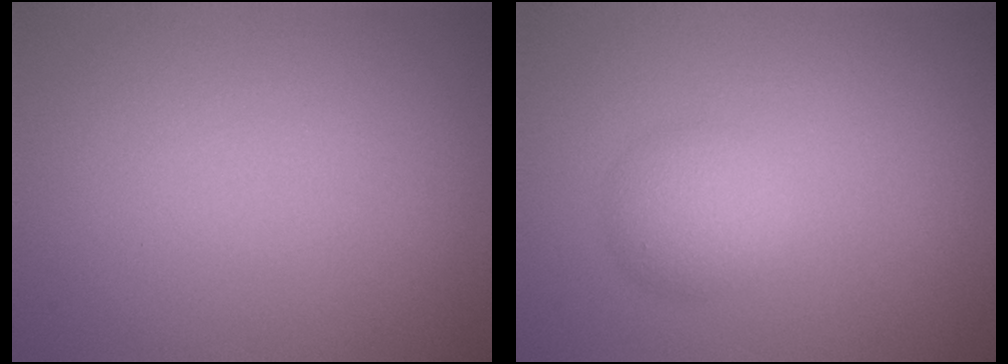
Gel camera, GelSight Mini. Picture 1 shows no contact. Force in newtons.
{"total": 2.4, "press": 2.4, "slide": 0.1}